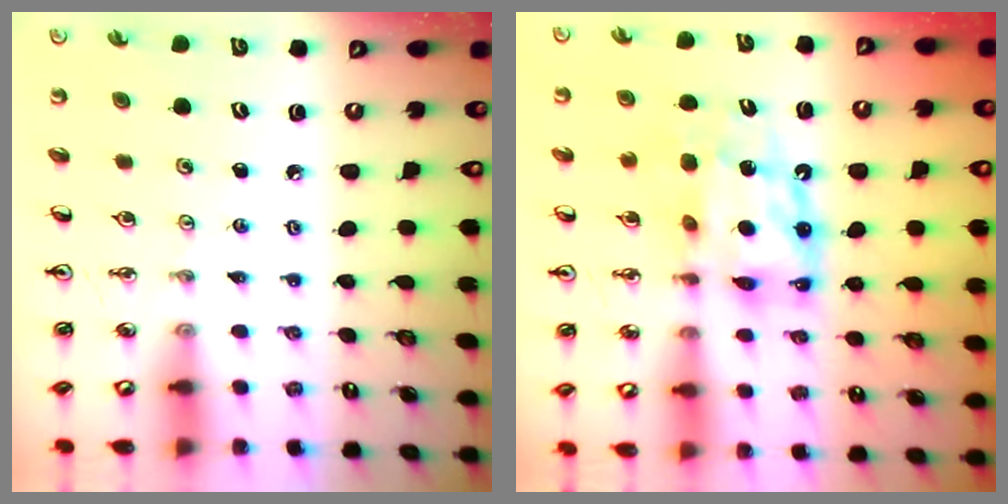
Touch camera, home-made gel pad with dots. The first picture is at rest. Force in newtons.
{"total": 9.8, "press": 9.8, "slide": 0.9}